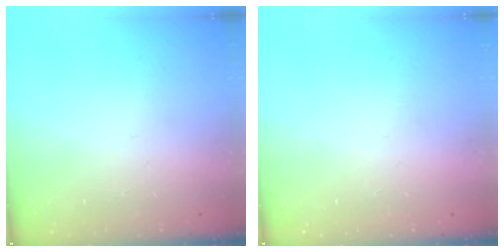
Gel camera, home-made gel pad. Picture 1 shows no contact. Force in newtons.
{"total": 0.0}